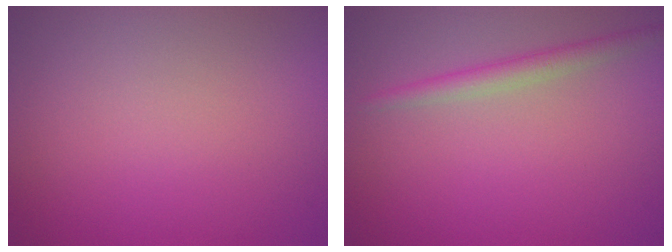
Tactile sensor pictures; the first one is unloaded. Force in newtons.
{"total": 2.0, "press": 2.0, "slide": 0.0}